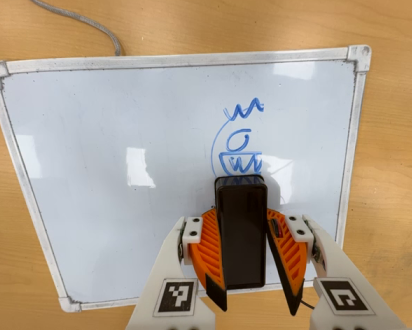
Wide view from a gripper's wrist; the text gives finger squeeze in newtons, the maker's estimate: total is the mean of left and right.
{"total": 7.9, "left": 8.5, "right": 7.3}